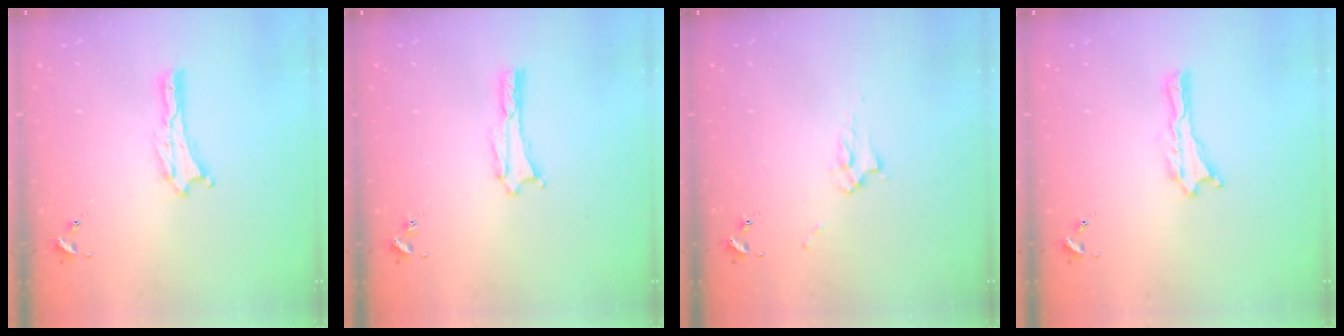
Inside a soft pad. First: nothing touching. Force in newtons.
{"total": 1.1, "press": 1.1, "slide": 0.1}
{"total": 3.2, "press": 3.1, "slide": 0.5}
{"total": 0.0}